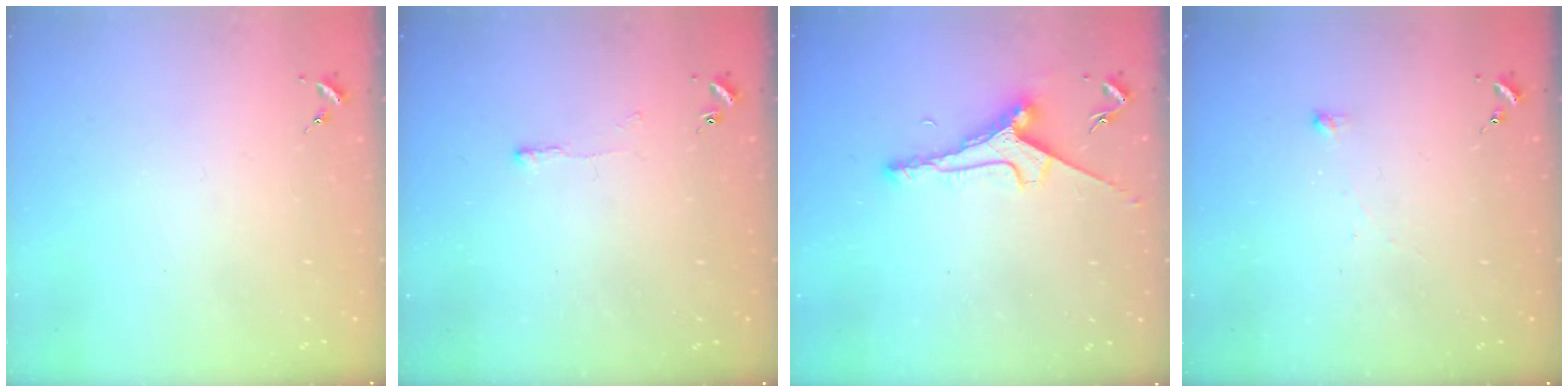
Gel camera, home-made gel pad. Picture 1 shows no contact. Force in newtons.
{"total": 3.2, "press": 3.1, "slide": 0.6}
{"total": 8.1, "press": 8.1, "slide": 0.7}
{"total": 2.6, "press": 2.6, "slide": 0.1}